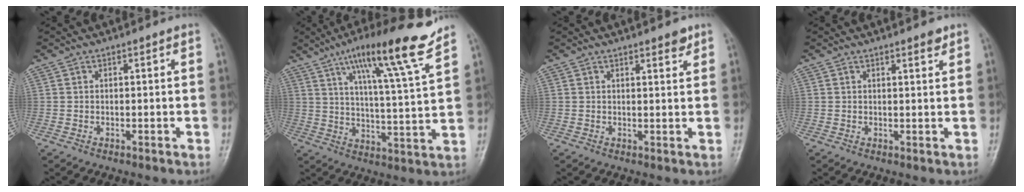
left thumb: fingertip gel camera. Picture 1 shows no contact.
{"total": 16.3, "force": [11.0, 1.5, 11.9], "torque": [-0.177, -0.053, 0.174]}
{"total": 2.5, "force": [1.8, 1.0, 1.4], "torque": [-0.008, -0.010, 0.024]}
{"total": 2.0, "force": [1.4, 0.8, 1.2], "torque": [-0.007, -0.007, 0.018]}